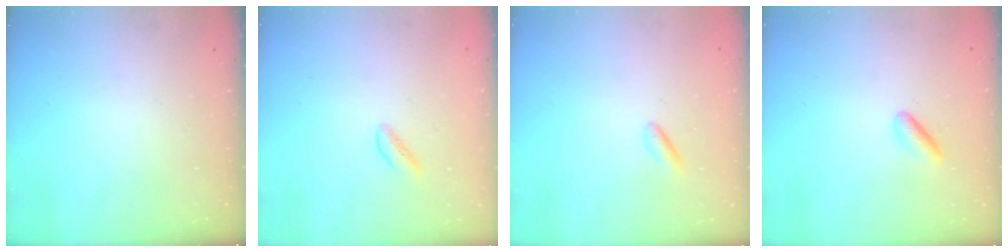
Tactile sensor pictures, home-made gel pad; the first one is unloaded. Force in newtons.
{"total": 0.0}
{"total": 0.6, "press": 0.2, "slide": 0.5}
{"total": 3.7, "press": 3.5, "slide": 1.1}